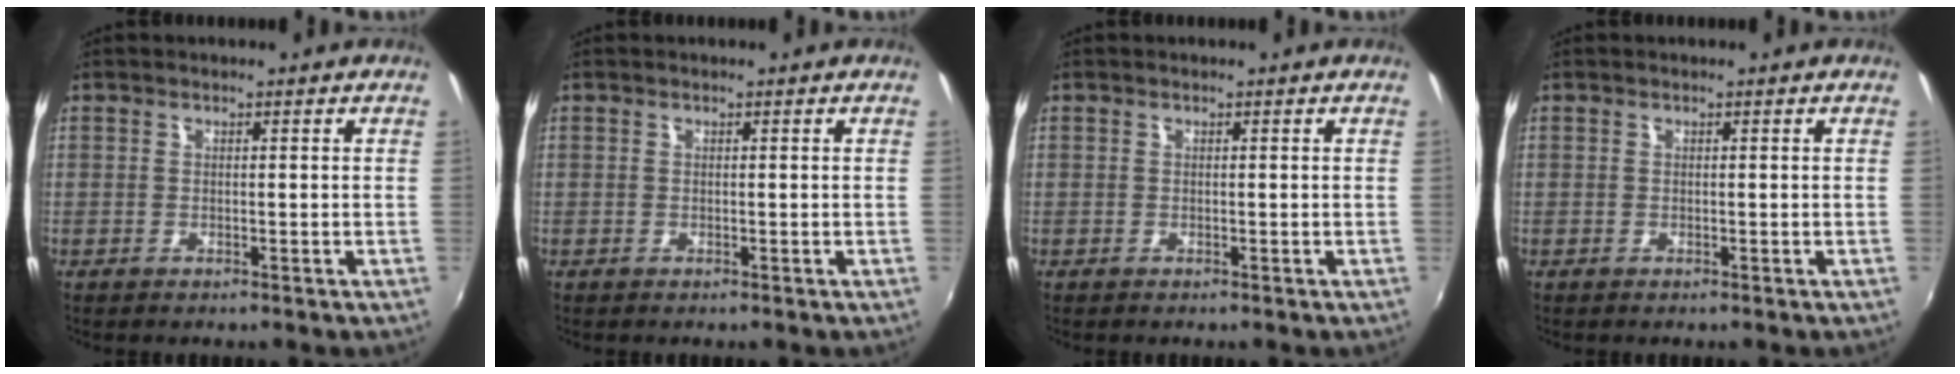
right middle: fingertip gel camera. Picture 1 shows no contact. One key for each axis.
{"total": 0.0}
{"total": 0.0}
{"total": 0.0}